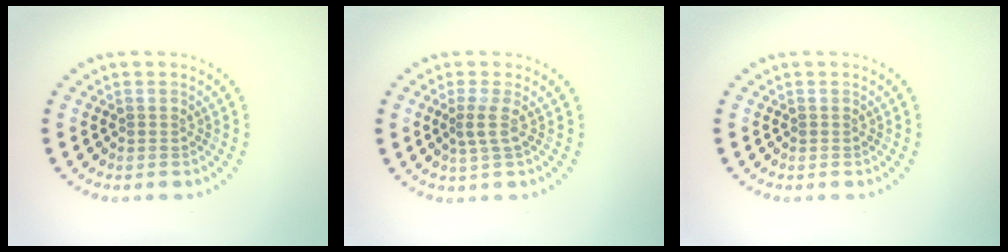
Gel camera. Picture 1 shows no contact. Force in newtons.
{"total": 1.7, "press": 1.1, "slide": 1.3}
{"total": 0.0}